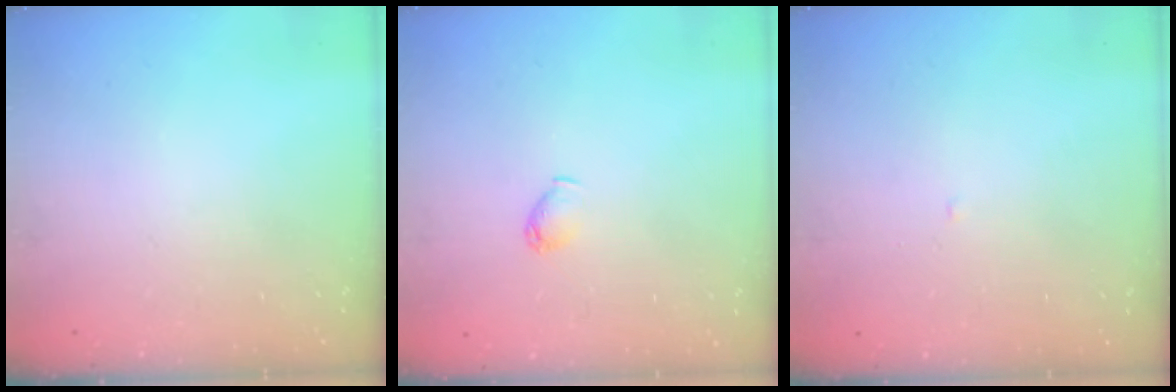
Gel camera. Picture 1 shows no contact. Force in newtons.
{"total": 3.3, "press": 3.3, "slide": 0.6}
{"total": 1.6, "press": 1.6, "slide": 0.3}